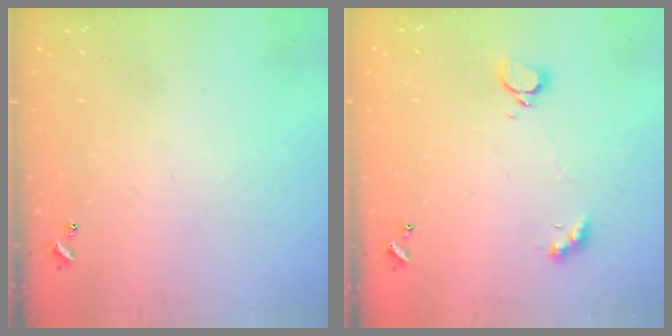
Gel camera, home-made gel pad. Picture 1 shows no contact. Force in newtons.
{"total": 2.5, "press": 2.4, "slide": 0.5}